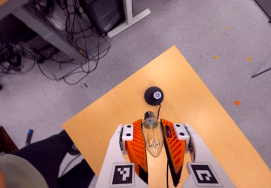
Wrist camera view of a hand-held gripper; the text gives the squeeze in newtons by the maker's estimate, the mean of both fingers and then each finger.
{"total": 20.8, "left": 23.2, "right": 18.4}